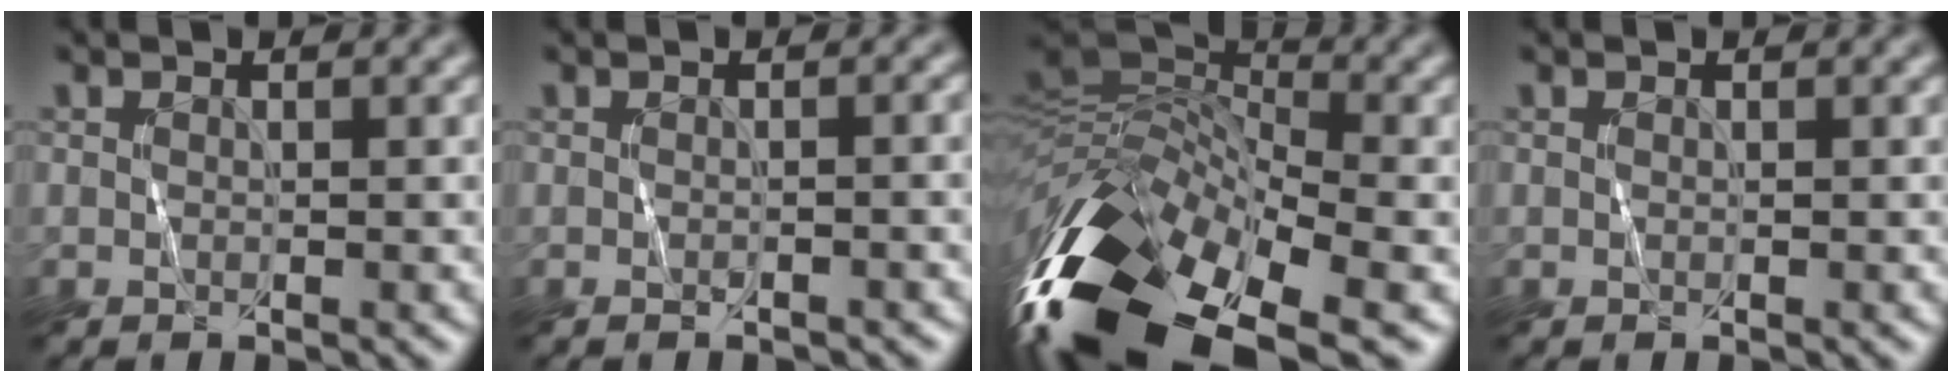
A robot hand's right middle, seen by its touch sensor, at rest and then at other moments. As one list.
[{"total": 1.8, "force": [-0.5, 0.5, 1.7], "torque": [-0.016, 0.001, -0.008]}, {"total": 16.7, "force": [-9.0, 8.0, 11.7], "torque": [-0.276, 0.001, -0.163]}, {"total": 0.0}]